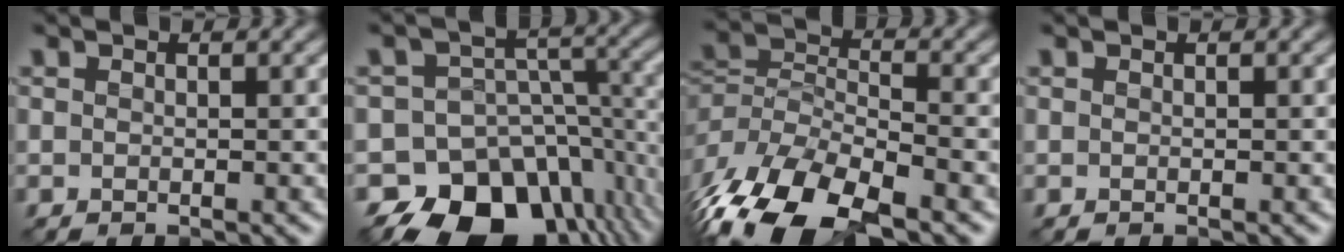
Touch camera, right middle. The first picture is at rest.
{"total": 15.6, "force": [-10.0, 10.9, 5.0], "torque": [-0.099, -0.013, -0.145]}
{"total": 11.6, "force": [-7.1, 5.3, 7.5], "torque": [-0.158, -0.014, -0.133]}
{"total": 0.0}